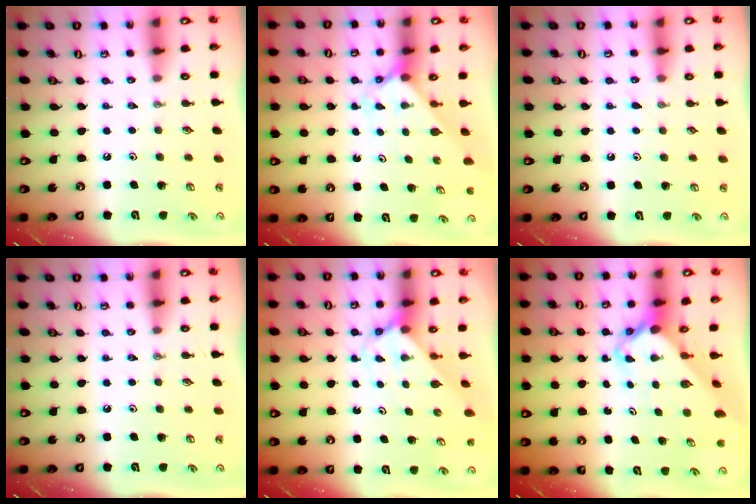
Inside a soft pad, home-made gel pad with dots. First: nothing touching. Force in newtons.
{"total": 1.9, "press": 1.9, "slide": 0.1}
{"total": 3.3, "press": 3.2, "slide": 0.3}
{"total": 0.0}
{"total": 2.3, "press": 2.3, "slide": 0.2}
{"total": 3.4, "press": 3.4, "slide": 0.3}